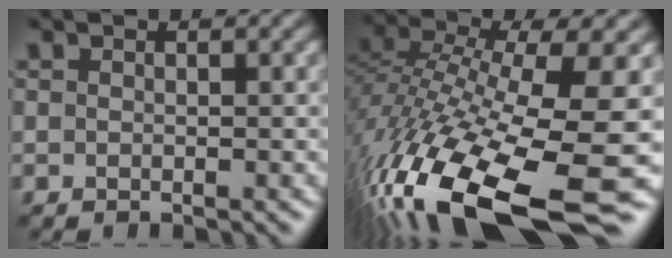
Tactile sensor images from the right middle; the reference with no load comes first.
{"total": 17.1, "force": [-7.7, 6.3, 13.9], "torque": [-0.306, -0.023, -0.132]}